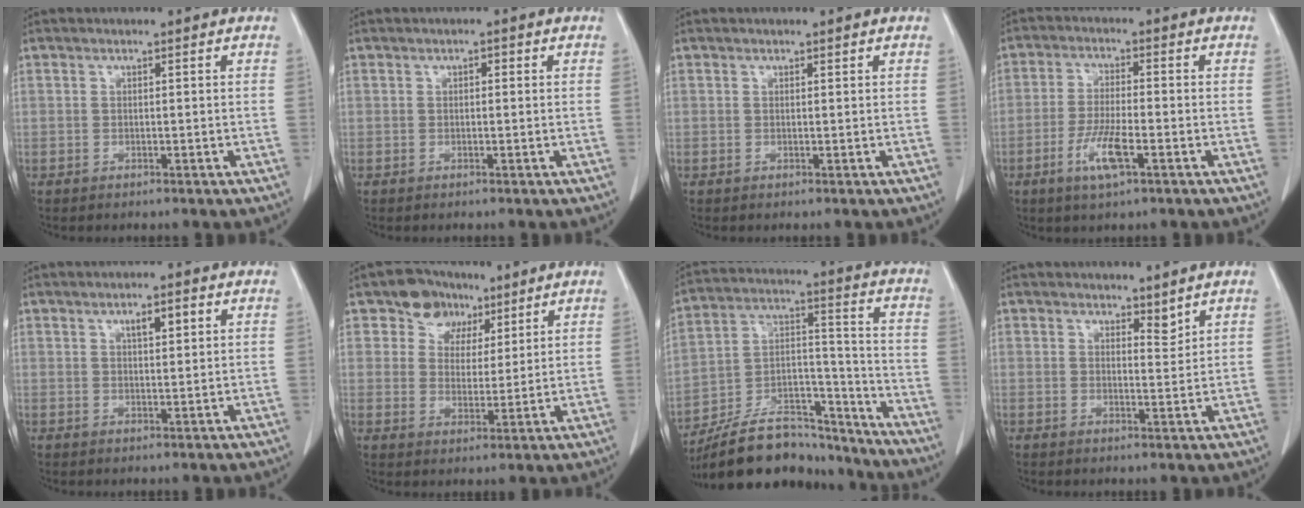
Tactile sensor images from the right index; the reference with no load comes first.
{"total": 1.1, "force": [0.3, 0.7, 0.9], "torque": [-0.017, 0.009, 0.003]}
{"total": 0.0}
{"total": 7.0, "force": [-3.1, 1.5, 6.1], "torque": [-0.124, -0.007, -0.054]}
{"total": 3.6, "force": [1.6, 1.3, 3.0], "torque": [-0.055, 0.004, 0.028]}
{"total": 8.1, "force": [4.6, 6.3, 2.2], "torque": [-0.035, 0.028, 0.082]}
{"total": 21.4, "force": [-18.9, 6.8, 7.6], "torque": [-0.154, 0.027, -0.310]}
{"total": 2.6, "force": [2.1, 1.2, 1.0], "torque": [-0.017, -0.006, 0.038]}